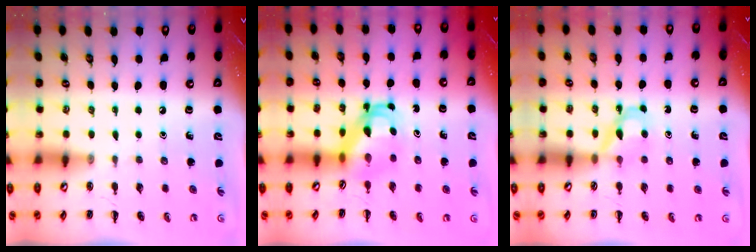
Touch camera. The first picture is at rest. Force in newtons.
{"total": 5.0, "press": 4.9, "slide": 0.8}
{"total": 4.5, "press": 4.3, "slide": 1.2}